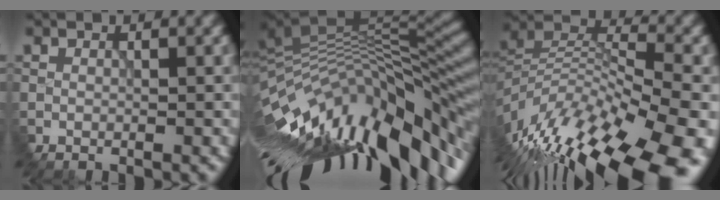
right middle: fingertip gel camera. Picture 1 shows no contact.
{"total": 15.6, "force": [-5.4, 5.5, 13.6], "torque": [-0.232, 0.001, -0.095]}
{"total": 12.4, "force": [-6.1, 4.5, 9.8], "torque": [-0.210, -0.001, -0.099]}